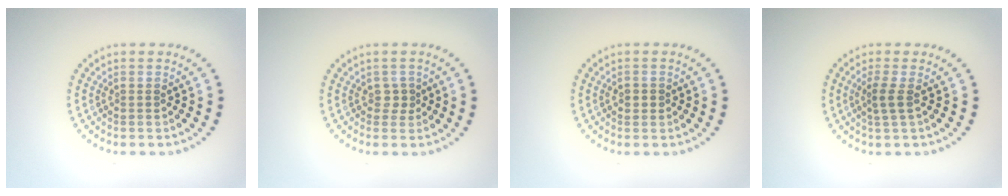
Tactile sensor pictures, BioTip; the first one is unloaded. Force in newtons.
{"total": 1.0, "press": 0.8, "slide": 0.5}
{"total": 1.2, "press": 1.1, "slide": 0.3}
{"total": 1.6, "press": 1.2, "slide": 1.0}